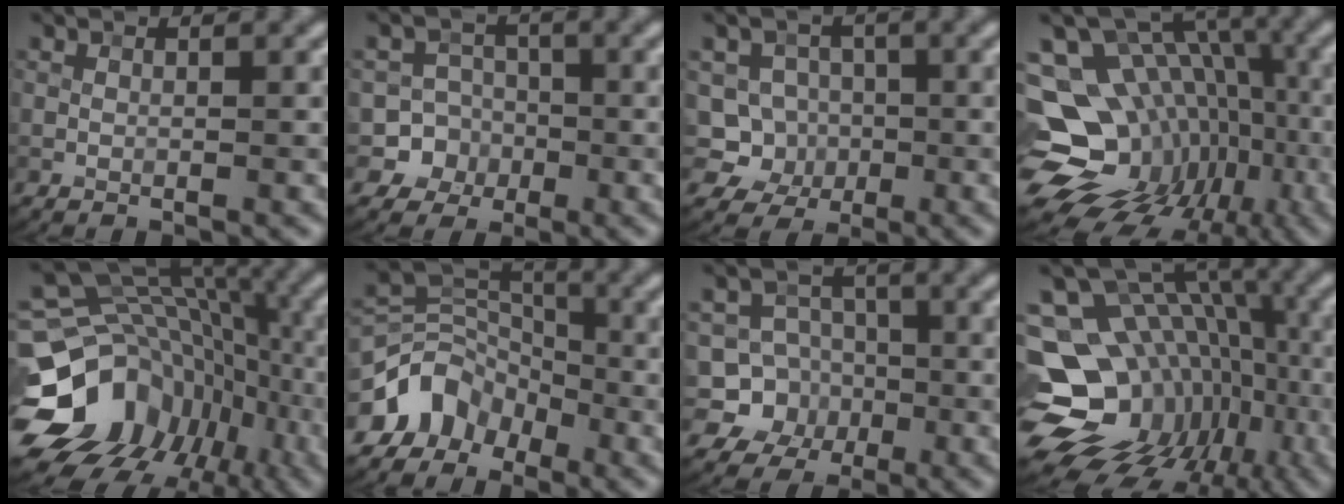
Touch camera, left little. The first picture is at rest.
{"total": 6.0, "force": [-2.0, 5.6, 0.8], "torque": [0.010, 0.014, -0.058]}
{"total": 4.4, "force": [-1.0, 4.1, 1.3], "torque": [0.002, 0.011, -0.039]}
{"total": 17.1, "force": [-4.4, 13.3, 9.7], "torque": [-0.166, 0.002, -0.044]}
{"total": 16.2, "force": [-5.7, 13.0, 8.0], "torque": [-0.147, -0.002, -0.078]}
{"total": 5.8, "force": [-3.8, 3.9, 2.0], "torque": [-0.027, 0.005, -0.080]}
{"total": 6.8, "force": [-1.7, 6.4, 1.5], "torque": [-0.015, 0.022, -0.059]}
{"total": 18.2, "force": [-4.7, 13.9, 10.7], "torque": [-0.182, -0.001, -0.045]}